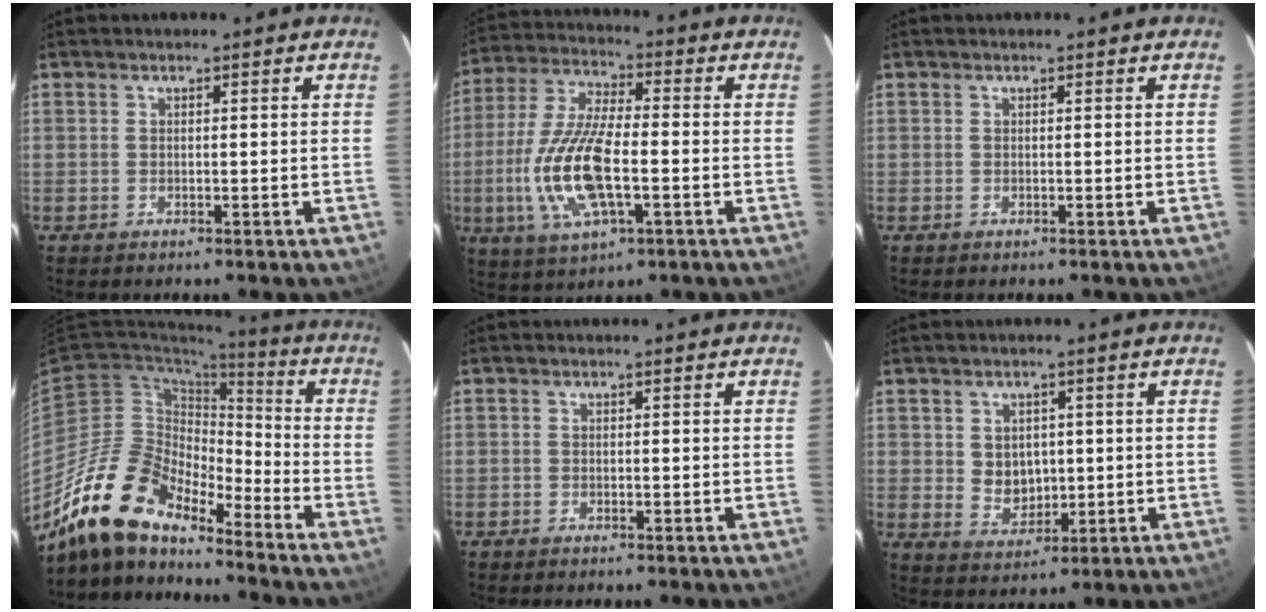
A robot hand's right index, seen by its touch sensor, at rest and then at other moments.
{"total": 15.5, "force": [-3.5, 5.6, 14.1], "torque": [-0.300, -0.004, -0.067]}
{"total": 0.0}
{"total": 17.2, "force": [-14.3, 5.7, 7.6], "torque": [-0.140, -0.005, -0.273]}
{"total": 0.6, "force": [-0.5, 0.2, -0.1], "torque": [-0.002, 0.001, -0.011]}
{"total": 5.5, "force": [0.5, 4.7, 2.8], "torque": [-0.049, 0.001, 0.022]}